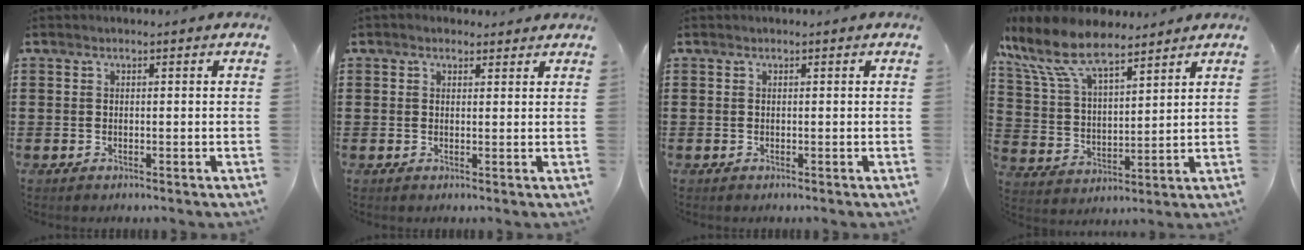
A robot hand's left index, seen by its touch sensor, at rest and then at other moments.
{"total": 1.4, "force": [1.1, 0.8, 0.2], "torque": [-0.007, 0.006, 0.022]}
{"total": 0.0}
{"total": 11.1, "force": [8.4, 3.9, 6.2], "torque": [-0.156, -0.027, 0.149]}